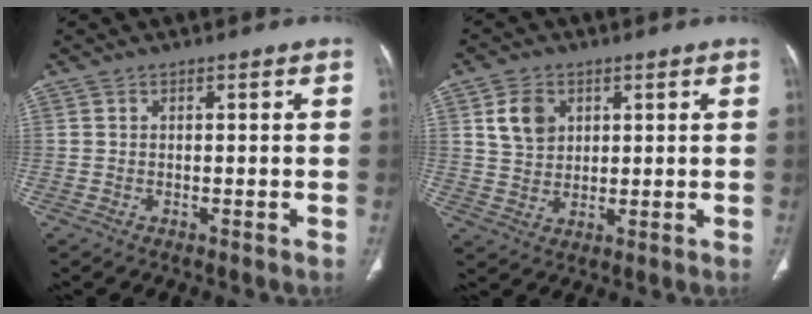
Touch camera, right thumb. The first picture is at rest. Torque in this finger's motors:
{"motor_torque": [0.05, 0.03, 0.46, -0.19, 0.04]}